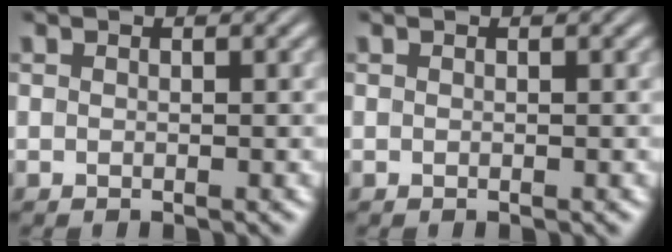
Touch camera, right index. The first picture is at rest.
{"total": 0.0}